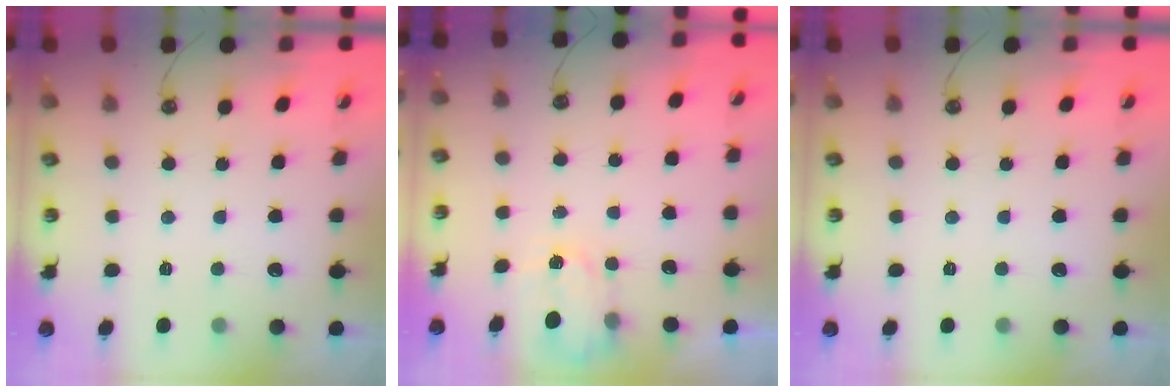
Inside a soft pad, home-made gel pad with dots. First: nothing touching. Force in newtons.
{"total": 2.4, "press": 2.4, "slide": 0.5}
{"total": 0.0}